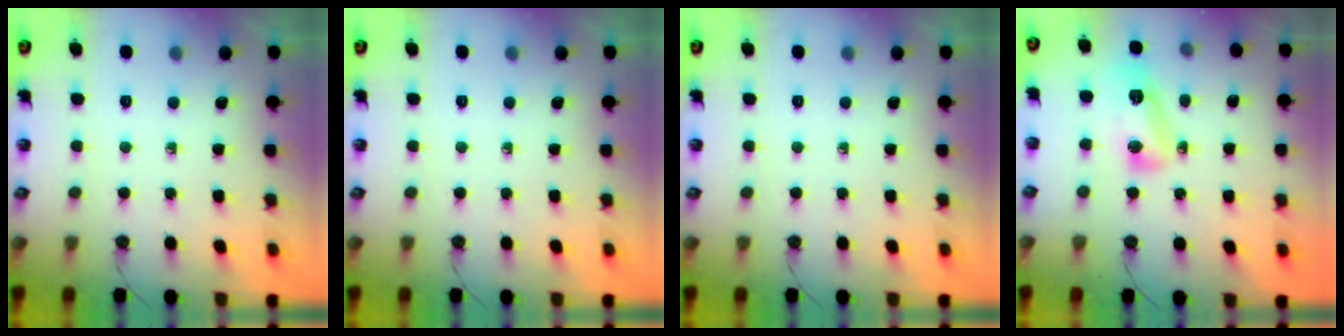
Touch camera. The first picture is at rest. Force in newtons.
{"total": 0.0}
{"total": 0.0}
{"total": 9.9, "press": 8.7, "slide": 4.7}